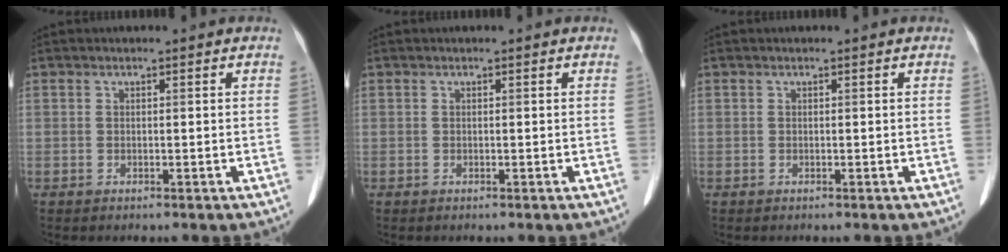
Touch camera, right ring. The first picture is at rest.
{"total": 0.0}
{"total": 0.0}